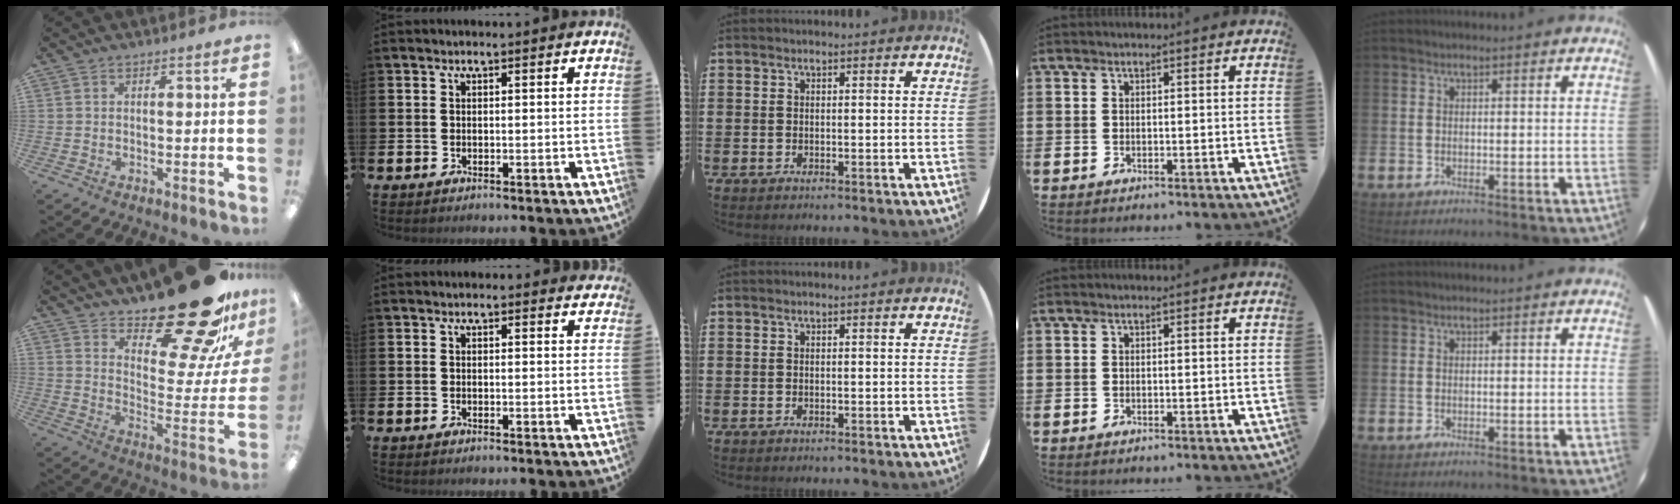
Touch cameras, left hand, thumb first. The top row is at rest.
{"thumb": {"total": 25.8, "force": [19.8, 7.8, 14.5], "torque": [-0.178, -0.142, 0.316]}}